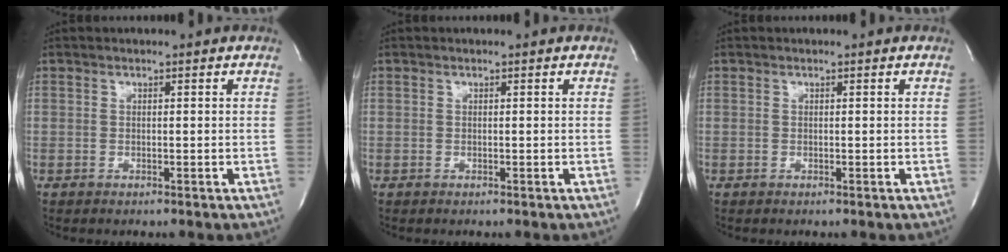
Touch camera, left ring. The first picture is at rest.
{"total": 0.0}
{"total": 0.0}